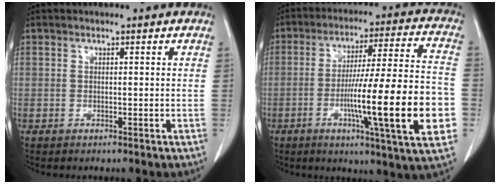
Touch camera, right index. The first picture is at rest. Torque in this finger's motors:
{"motor_torque": [2.14, 0.00, 1.05, 0.21]}